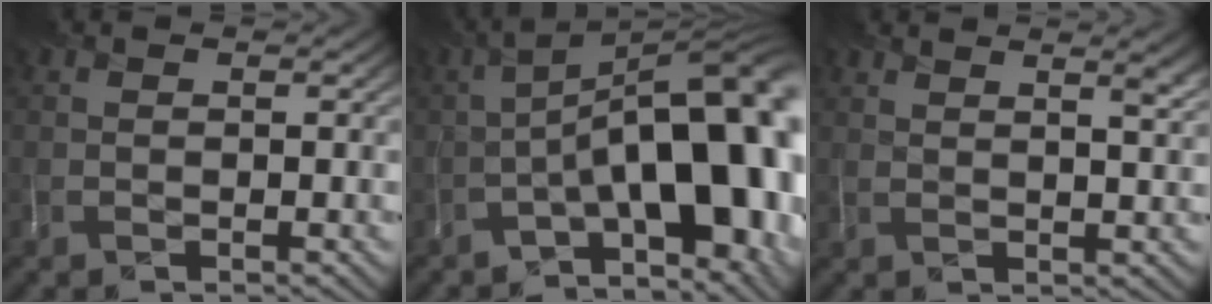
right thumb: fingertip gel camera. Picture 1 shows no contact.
{"total": 19.2, "force": [-4.8, 7.6, 17.0], "torque": [-0.207, 0.013, -0.069]}
{"total": 5.2, "force": [3.4, 1.7, 3.6], "torque": [-0.028, 0.020, 0.043]}